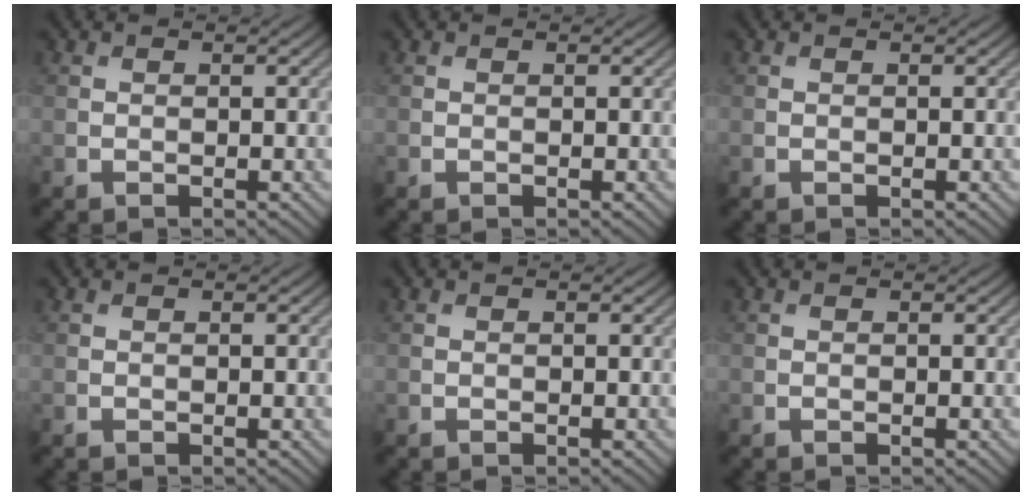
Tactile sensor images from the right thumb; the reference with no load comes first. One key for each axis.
{"total": 0.0}
{"total": 0.0}
{"total": 0.0}
{"total": 0.0}
{"total": 0.0}